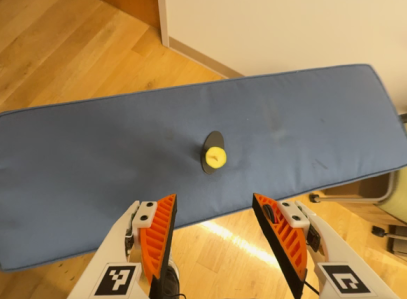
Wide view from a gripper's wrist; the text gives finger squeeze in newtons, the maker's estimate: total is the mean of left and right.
{"total": 0.0}